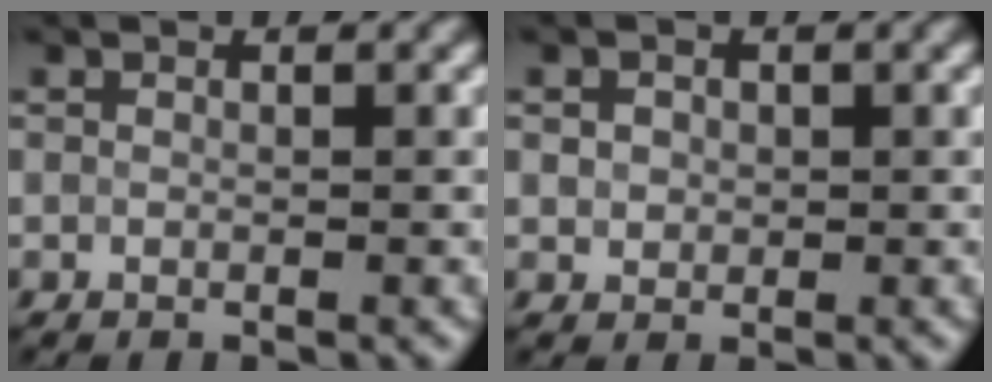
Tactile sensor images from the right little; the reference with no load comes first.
{"total": 2.0, "force": [0.7, 1.6, 1.0], "torque": [-0.014, 0.012, 0.006]}